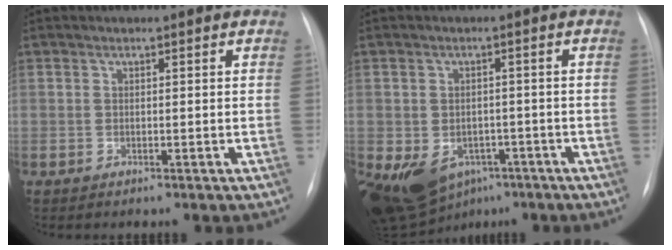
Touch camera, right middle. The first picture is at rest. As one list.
[{"total": 12.2, "force": [-6.2, 8.6, 6.0], "torque": [-0.125, 0.004, -0.084]}]